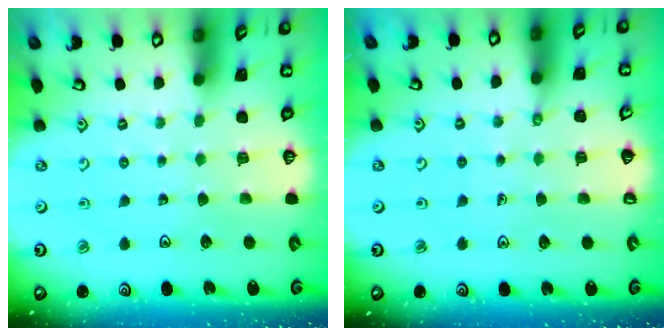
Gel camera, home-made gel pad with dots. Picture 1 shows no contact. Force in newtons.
{"total": 1.3, "press": 1.2, "slide": 0.3}